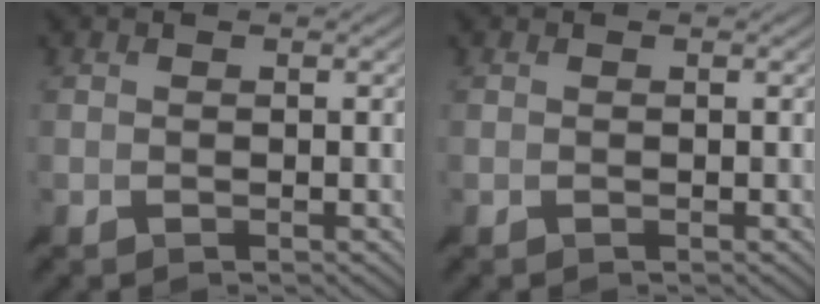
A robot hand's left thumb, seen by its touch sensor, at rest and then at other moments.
{"total": 0.0}